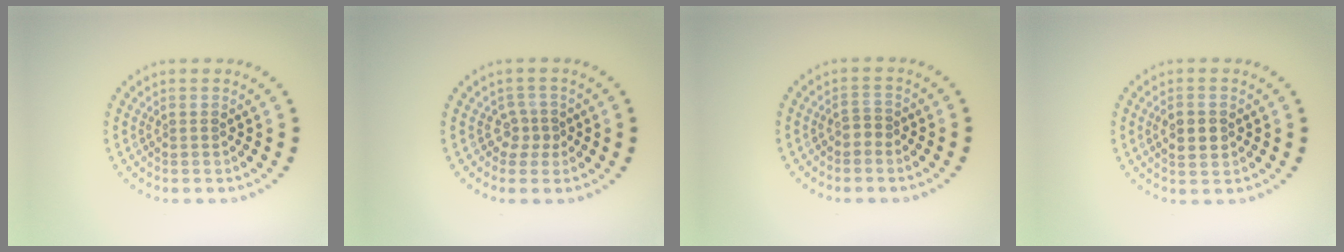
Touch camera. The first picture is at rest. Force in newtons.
{"total": 2.0, "press": 1.4, "slide": 1.4}
{"total": 1.0, "press": 0.8, "slide": 0.5}
{"total": 2.2, "press": 2.2, "slide": 0.1}